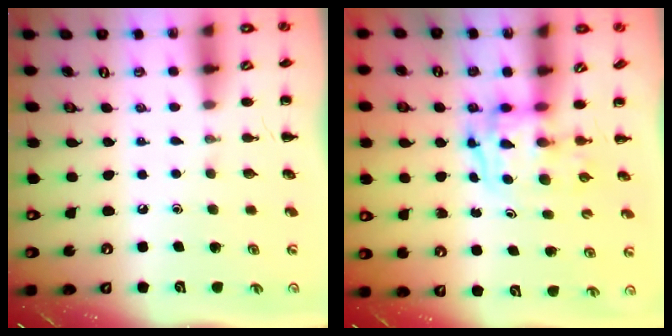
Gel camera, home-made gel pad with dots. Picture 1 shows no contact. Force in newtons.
{"total": 3.3, "press": 3.3, "slide": 0.6}